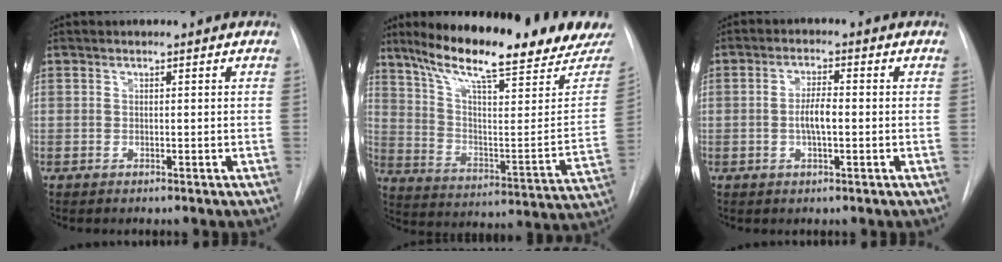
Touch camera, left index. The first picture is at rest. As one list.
[{"total": 26.8, "force": [21.7, 3.0, 15.3], "torque": [-0.246, -0.056, 0.303]}, {"total": 3.6, "force": [-0.5, 1.0, 3.5], "torque": [-0.069, 0.003, -0.009]}]